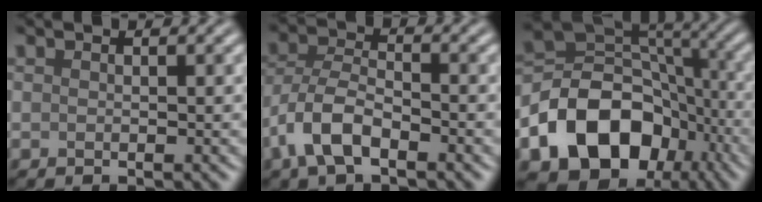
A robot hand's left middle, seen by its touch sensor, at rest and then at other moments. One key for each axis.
{"total": 5.1, "fx": -2.7, "fy": 2.3, "fz": 3.7, "tx": -0.073, "ty": 0.004, "tz": -0.062}
{"total": 13.3, "fx": -5.8, "fy": 9.8, "fz": 7.0, "tx": -0.136, "ty": 0.001, "tz": -0.105}